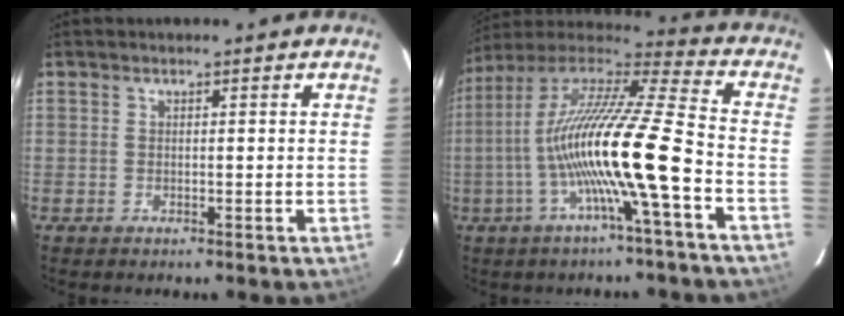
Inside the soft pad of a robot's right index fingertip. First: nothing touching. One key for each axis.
{"total": 18.1, "fx": -4.6, "fy": 0.1, "fz": 17.5, "tx": -0.306, "ty": -0.012, "tz": -0.090}